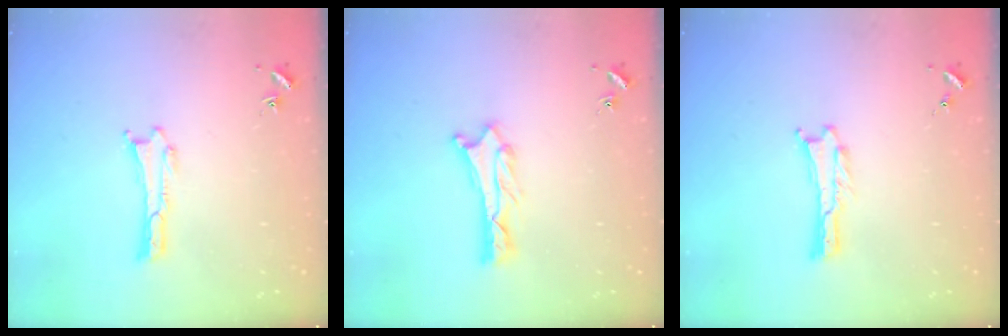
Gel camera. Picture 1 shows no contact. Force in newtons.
{"total": 0.7, "press": 0.7, "slide": 0.1}
{"total": 0.0}